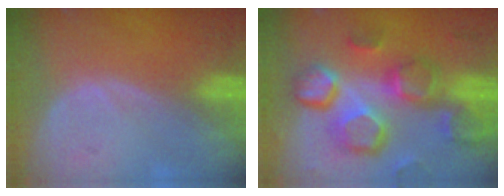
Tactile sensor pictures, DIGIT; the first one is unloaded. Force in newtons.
{"total": 13.1, "press": 11.4, "slide": 6.4}